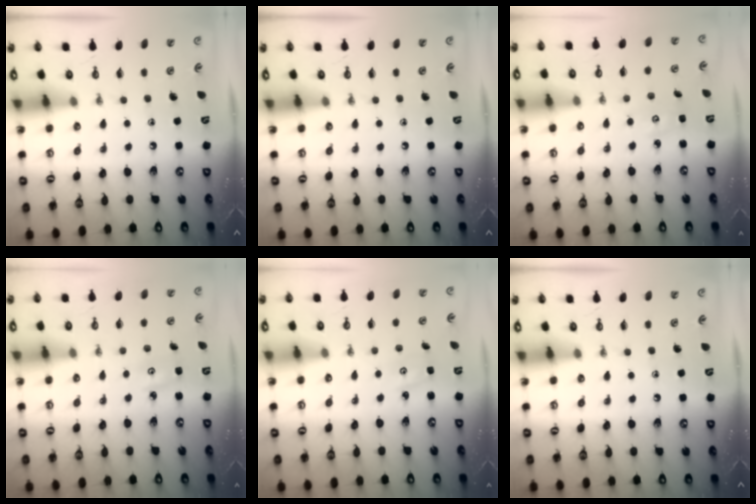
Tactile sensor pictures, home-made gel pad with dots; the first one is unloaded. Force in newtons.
{"total": 0.0}
{"total": 2.9, "press": 2.8, "slide": 0.3}
{"total": 3.5, "press": 3.4, "slide": 0.4}
{"total": 2.2, "press": 2.2, "slide": 0.3}
{"total": 0.0}